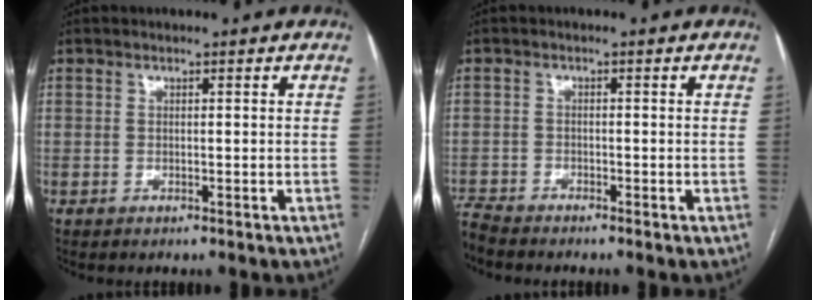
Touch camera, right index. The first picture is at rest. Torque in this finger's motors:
{"motor_torque": [-0.15, -0.15, -0.03, 0.01]}